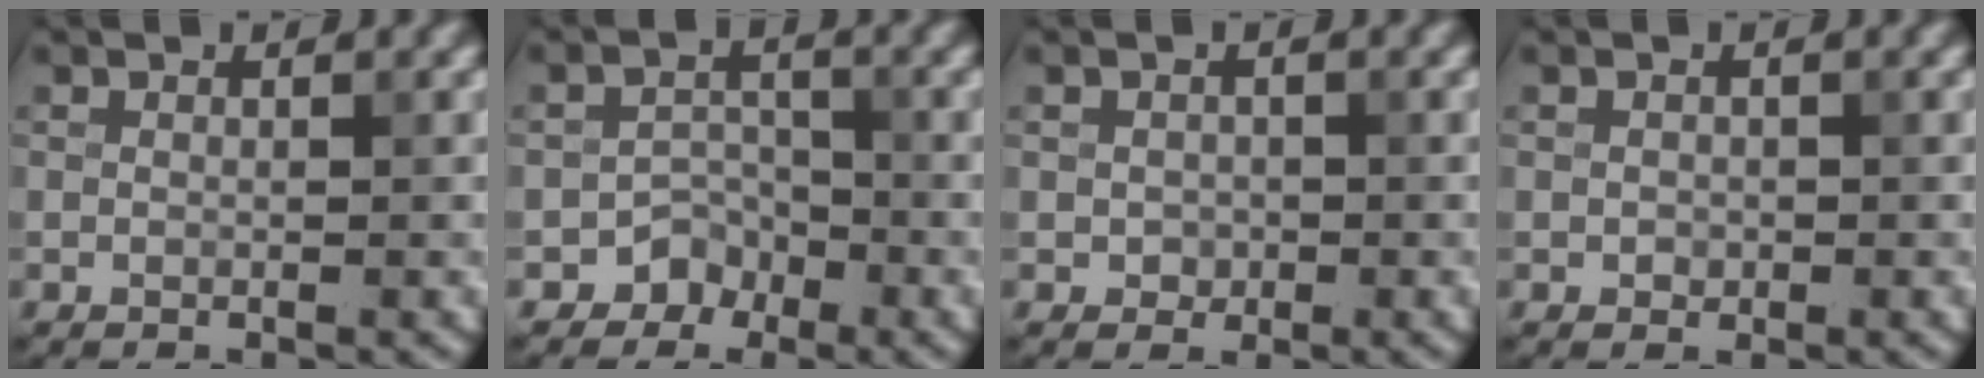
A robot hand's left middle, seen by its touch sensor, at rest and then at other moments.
{"total": 2.2, "force": [-1.5, 1.6, 0.2], "torque": [0.010, 0.012, -0.026]}
{"total": 1.1, "force": [-0.2, 1.0, 0.5], "torque": [-0.007, -0.005, -0.004]}
{"total": 0.7, "force": [-0.1, 0.6, 0.2], "torque": [-0.001, -0.004, -0.003]}